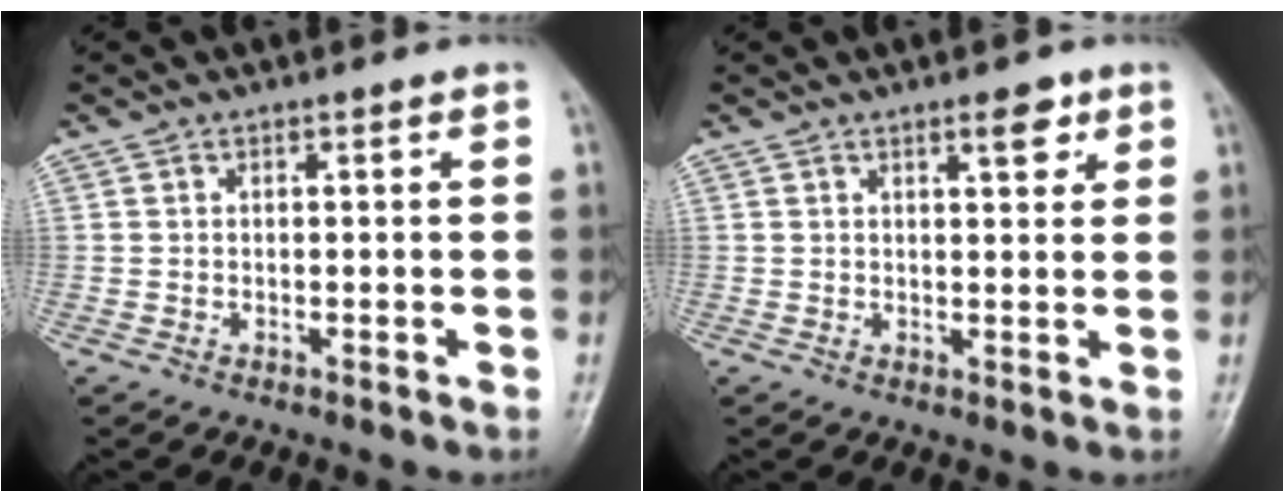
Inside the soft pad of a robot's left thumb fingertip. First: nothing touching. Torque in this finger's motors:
{"motor_torque": [-0.13, -0.11, -0.05, -0.06, 0.09]}